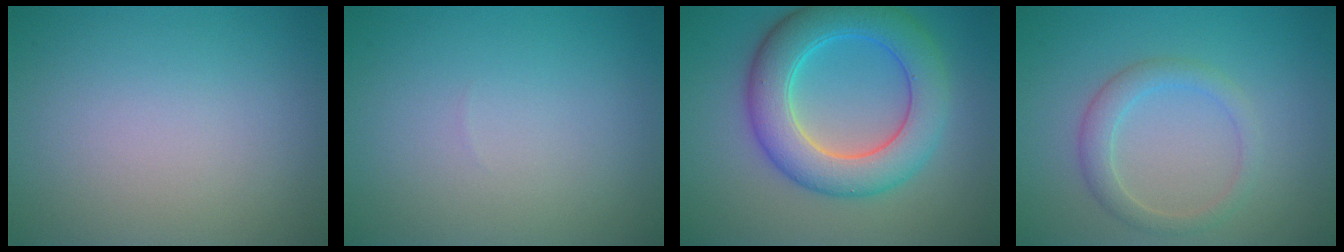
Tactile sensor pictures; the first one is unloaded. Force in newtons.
{"total": 0.0}
{"total": 7.8, "press": 7.8, "slide": 0.3}
{"total": 2.4, "press": 2.4, "slide": 0.0}